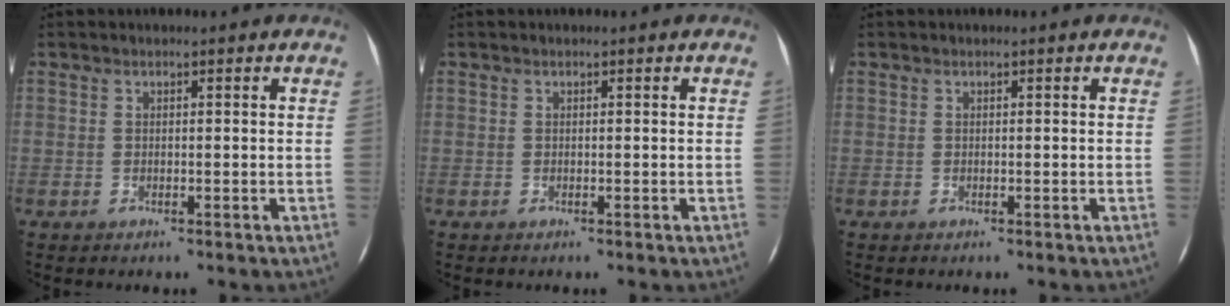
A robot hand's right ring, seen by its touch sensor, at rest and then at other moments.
{"total": 0.0}
{"total": 0.0}